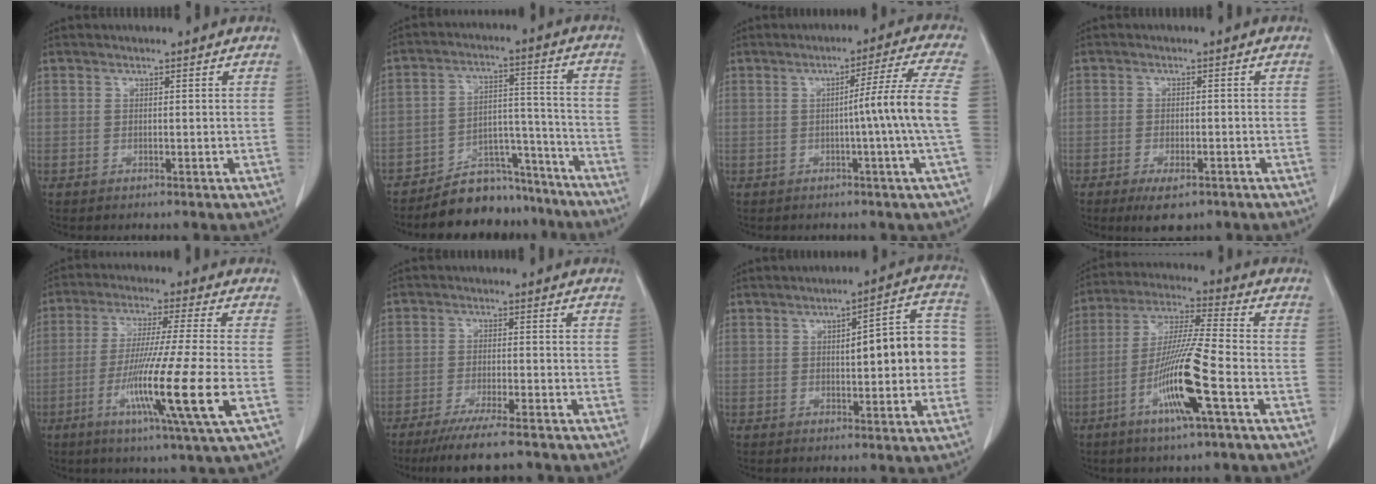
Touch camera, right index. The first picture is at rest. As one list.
[{"total": 10.8, "force": [-9.7, 4.4, 1.8], "torque": [-0.004, 0.063, -0.156]}, {"total": 8.7, "force": [-0.9, -2.5, 8.3], "torque": [-0.113, 0.002, -0.012]}, {"total": 4.8, "force": [-3.1, 1.6, 3.2], "torque": [-0.052, -0.006, -0.045]}, {"total": 15.0, "force": [-4.5, -1.9, 14.2], "torque": [-0.271, -0.033, -0.085]}, {"total": 9.7, "force": [-8.1, 0.4, 5.2], "torque": [-0.078, -0.024, -0.129]}, {"total": 11.9, "force": [0.2, 3.0, 11.5], "torque": [-0.140, 0.036, 0.003]}, {"total": 12.9, "force": [-5.1, -0.3, 11.9], "torque": [-0.236, -0.011, -0.099]}]